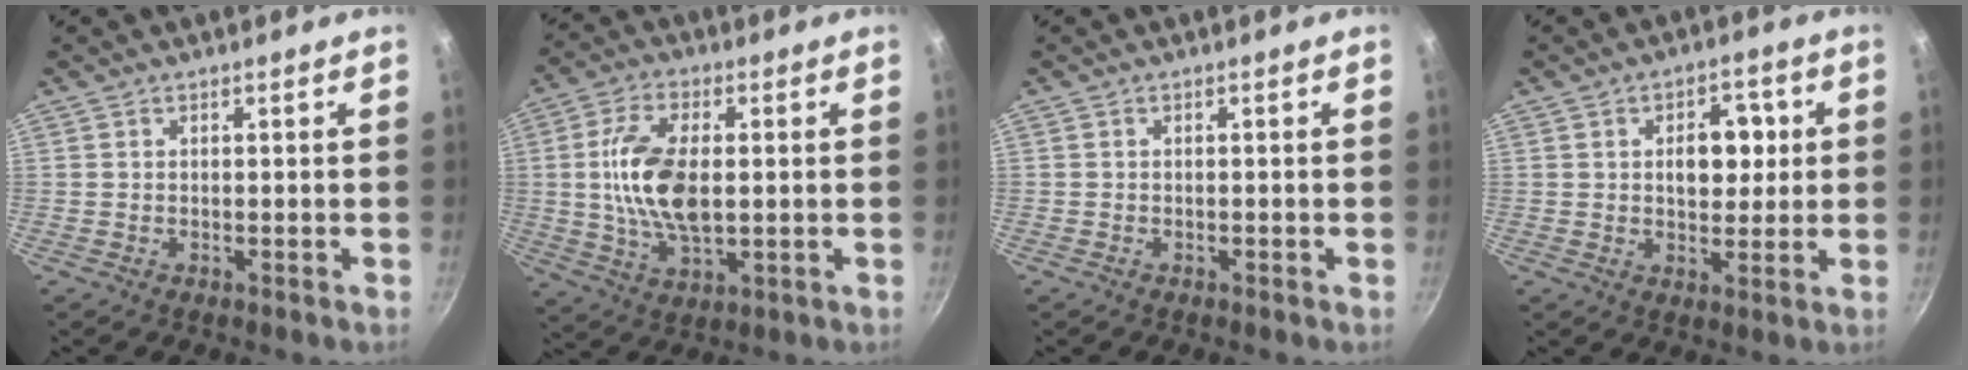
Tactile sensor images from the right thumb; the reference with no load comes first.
{"total": 13.9, "force": [0.8, 7.0, 12.0], "torque": [-0.232, -0.002, 0.018]}
{"total": 0.0}
{"total": 8.1, "force": [1.4, 5.1, 6.1], "torque": [-0.053, 0.001, 0.021]}